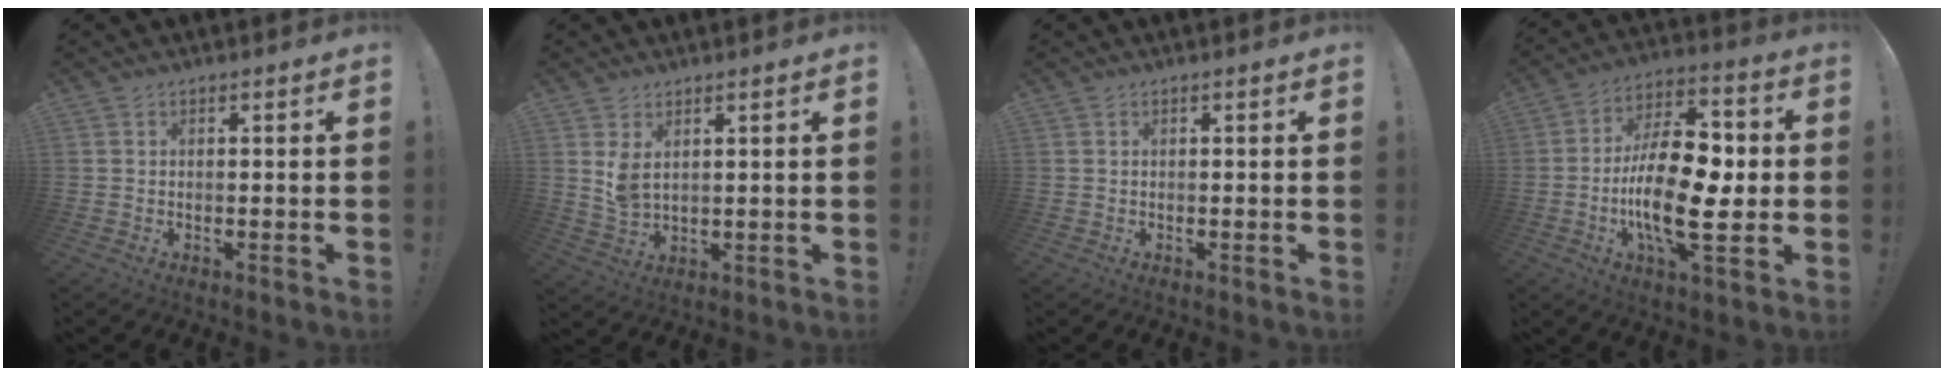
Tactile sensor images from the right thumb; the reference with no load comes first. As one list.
[{"total": 4.8, "force": [2.2, 2.4, 3.5], "torque": [-0.066, -0.014, 0.039]}, {"total": 0.0}, {"total": 22.4, "force": [-3.4, 9.8, 19.8], "torque": [-0.364, 0.011, -0.057]}]